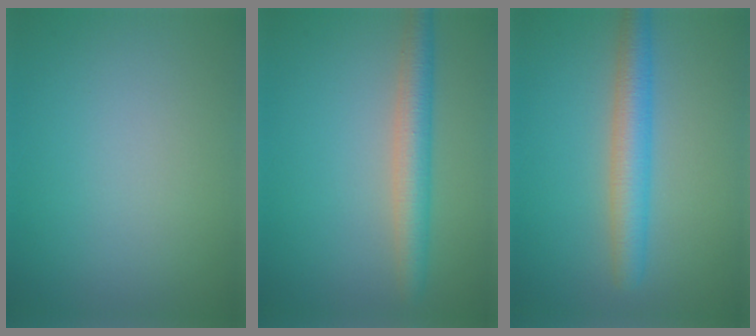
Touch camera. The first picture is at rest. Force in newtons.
{"total": 3.8, "press": 3.8, "slide": 0.1}
{"total": 4.1, "press": 4.1, "slide": 0.2}